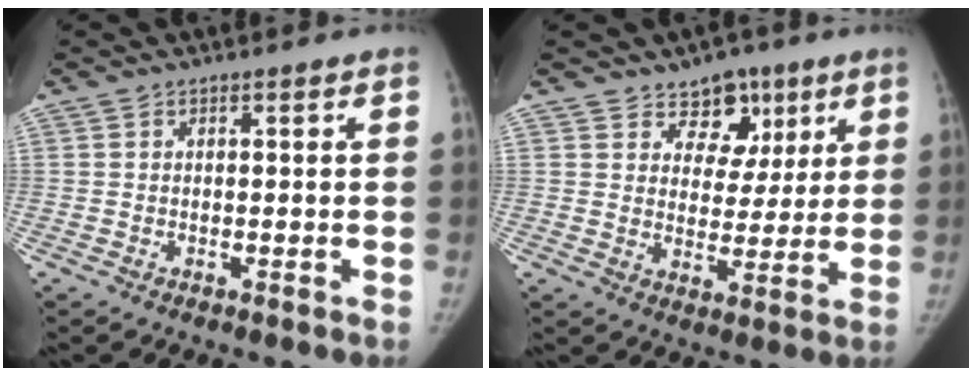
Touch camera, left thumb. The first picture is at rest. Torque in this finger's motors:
{"motor_torque": [0.21, 0.38, -0.32, -0.02, -0.05]}